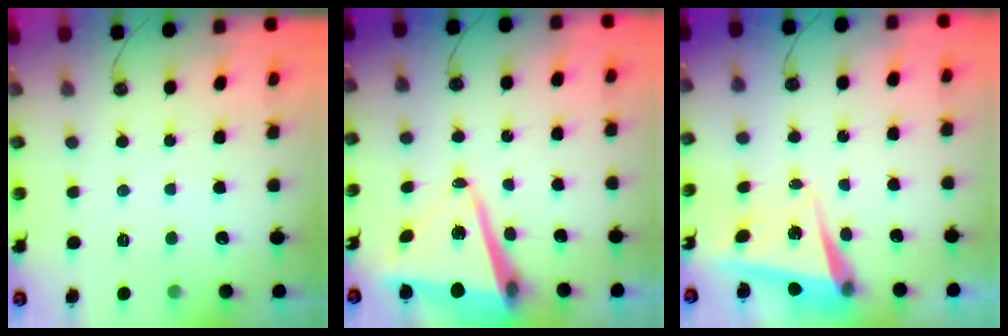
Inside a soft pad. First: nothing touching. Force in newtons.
{"total": 10.3, "press": 9.8, "slide": 3.1}
{"total": 5.3, "press": 5.2, "slide": 1.1}